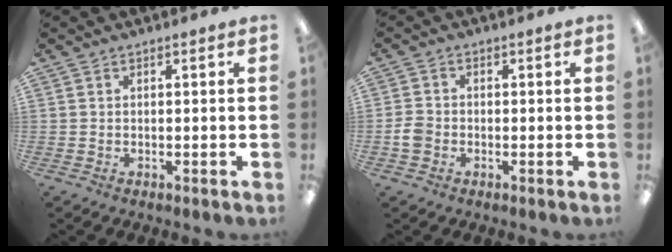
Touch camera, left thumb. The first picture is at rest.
{"total": 3.4, "force": [-1.0, 2.8, 1.7], "torque": [-0.026, 0.009, -0.018]}